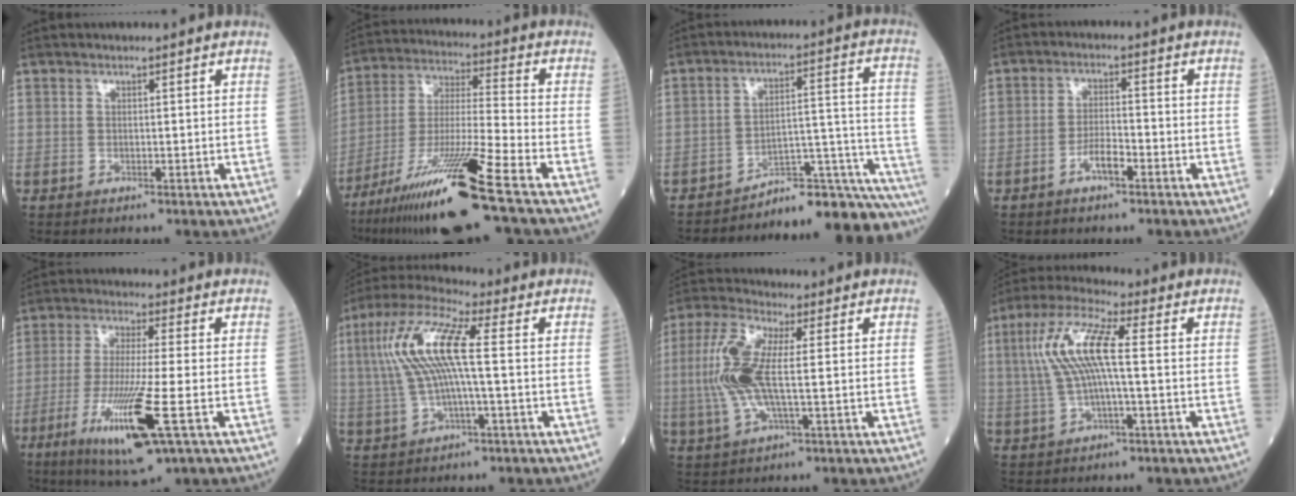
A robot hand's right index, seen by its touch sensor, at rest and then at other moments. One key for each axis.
{"total": 17.9, "fx": -11.3, "fy": -0.9, "fz": 13.9, "tx": -0.280, "ty": -0.042, "tz": -0.204}
{"total": 17.0, "fx": -16.5, "fy": 0.8, "fz": 4.1, "tx": 0.001, "ty": 0.061, "tz": -0.220}
{"total": 3.6, "fx": -2.1, "fy": 0.9, "fz": 2.7, "tx": -0.051, "ty": 0.003, "tz": -0.040}
{"total": 12.9, "fx": -4.9, "fy": 0.3, "fz": 11.9, "tx": -0.241, "ty": -0.036, "tz": -0.088}
{"total": 11.8, "fx": 1.2, "fy": 1.8, "fz": 11.6, "tx": -0.254, "ty": 0.025, "tz": 0.018}
{"total": 9.9, "fx": 0.2, "fy": 2.4, "fz": 9.6, "tx": -0.228, "ty": 0.005, "tz": 0.001}
{"total": 10.1, "fx": 0.9, "fy": 1.6, "fz": 9.9, "tx": -0.217, "ty": 0.023, "tz": 0.014}